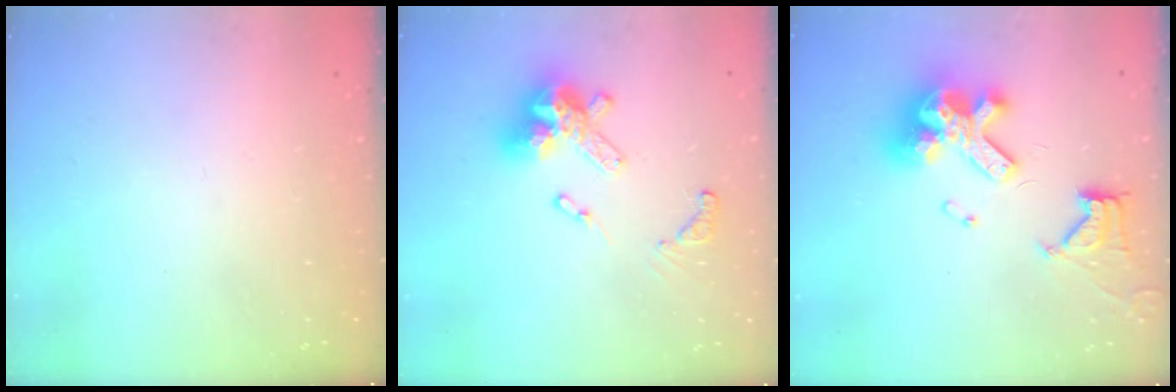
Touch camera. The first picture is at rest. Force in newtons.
{"total": 13.7, "press": 13.6, "slide": 1.8}
{"total": 15.7, "press": 15.6, "slide": 1.7}